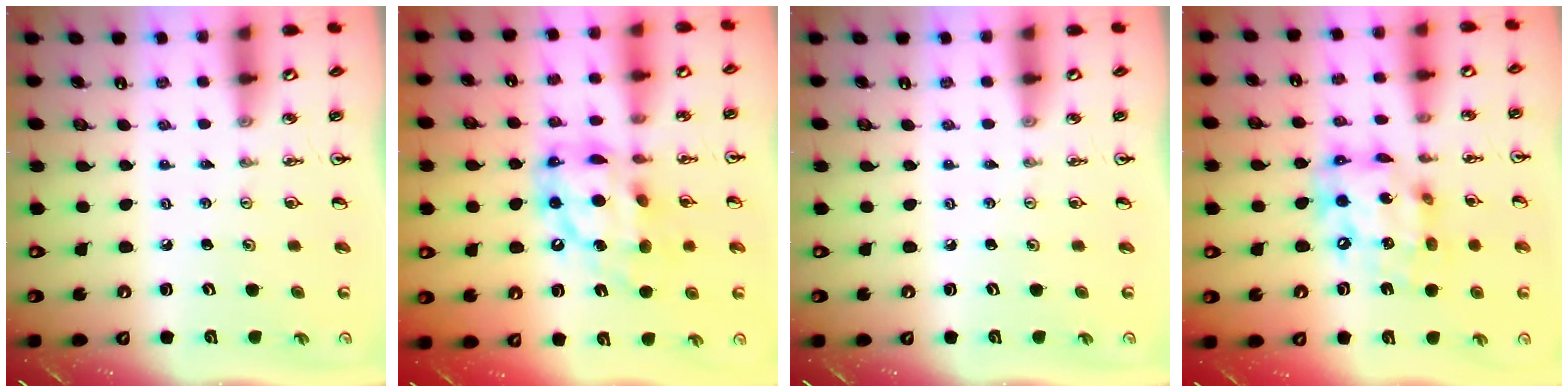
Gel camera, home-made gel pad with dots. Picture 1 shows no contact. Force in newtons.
{"total": 15.4, "press": 15.3, "slide": 1.8}
{"total": 0.0}
{"total": 14.7, "press": 14.7, "slide": 1.0}